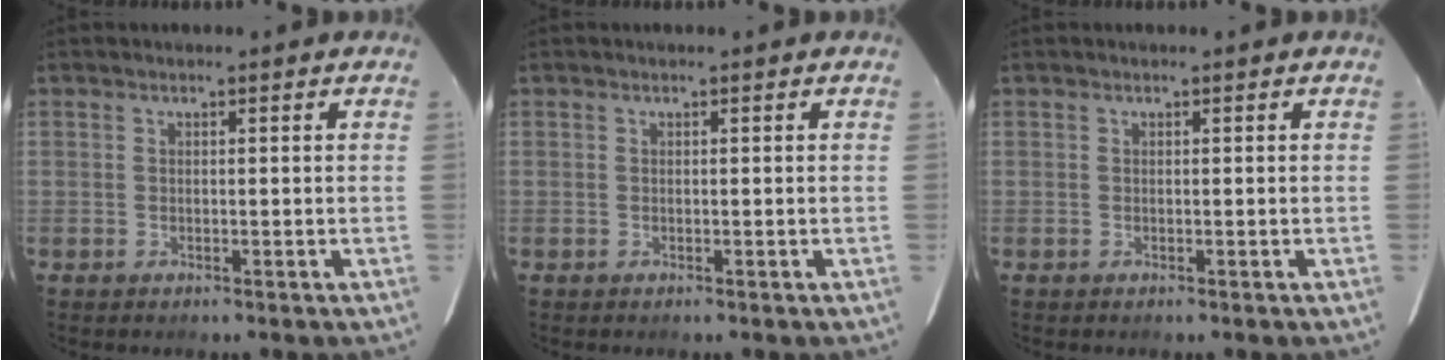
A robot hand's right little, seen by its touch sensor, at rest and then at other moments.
{"total": 0.0}
{"total": 0.0}